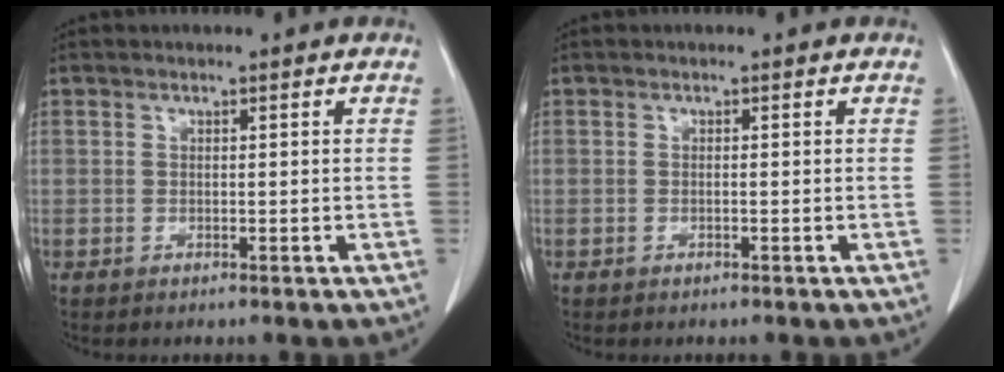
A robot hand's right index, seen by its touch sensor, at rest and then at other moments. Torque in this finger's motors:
{"motor_torque": [0.18, -0.05, 0.07, -0.01]}